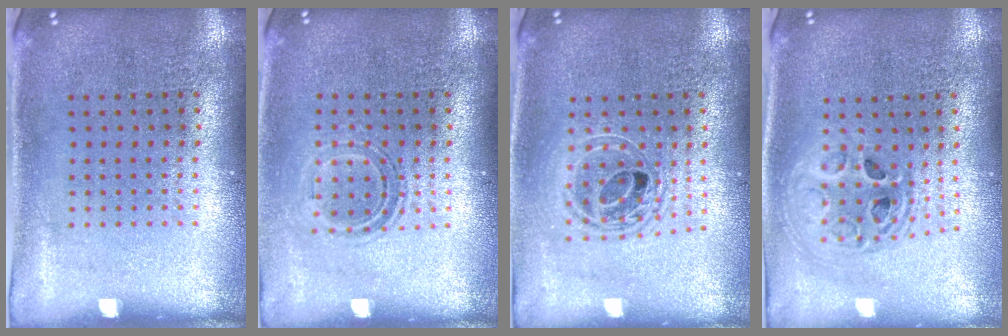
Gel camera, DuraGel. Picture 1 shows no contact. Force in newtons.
{"total": 1.2, "press": 1.0, "slide": 0.7}
{"total": 1.6, "press": 1.4, "slide": 0.9}
{"total": 2.0, "press": 1.6, "slide": 1.2}